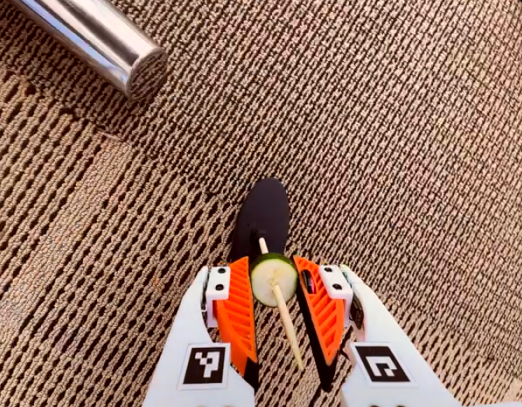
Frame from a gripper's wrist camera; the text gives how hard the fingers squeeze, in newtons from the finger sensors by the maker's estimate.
{"total": 7.9, "left": 7.3, "right": 8.5}